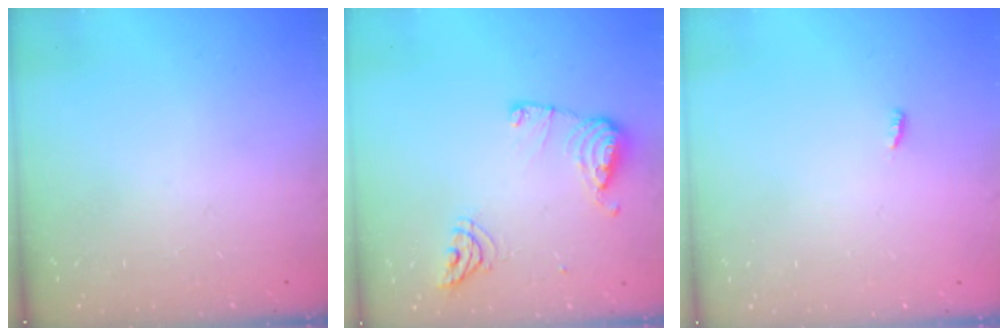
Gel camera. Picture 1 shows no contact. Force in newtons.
{"total": 11.3, "press": 11.2, "slide": 0.9}
{"total": 2.8, "press": 2.7, "slide": 0.8}